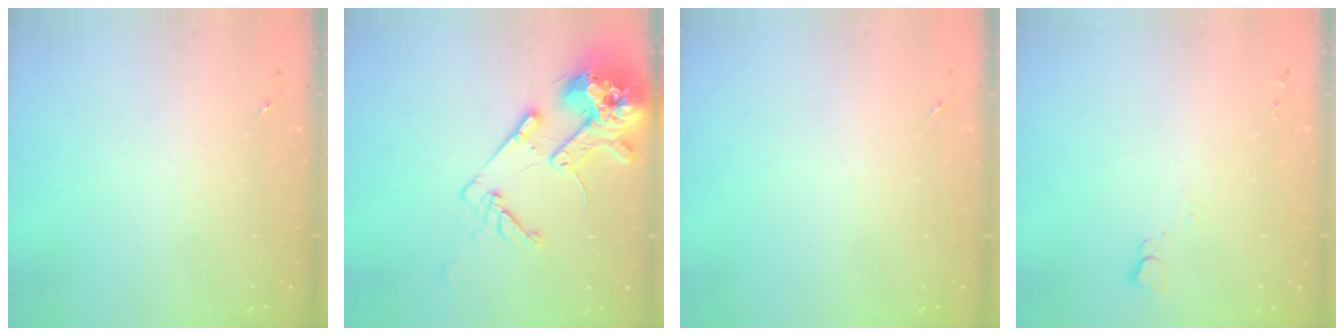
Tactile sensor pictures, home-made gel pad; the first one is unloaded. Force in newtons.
{"total": 17.0, "press": 16.8, "slide": 2.4}
{"total": 0.0}
{"total": 2.5, "press": 2.5, "slide": 0.2}